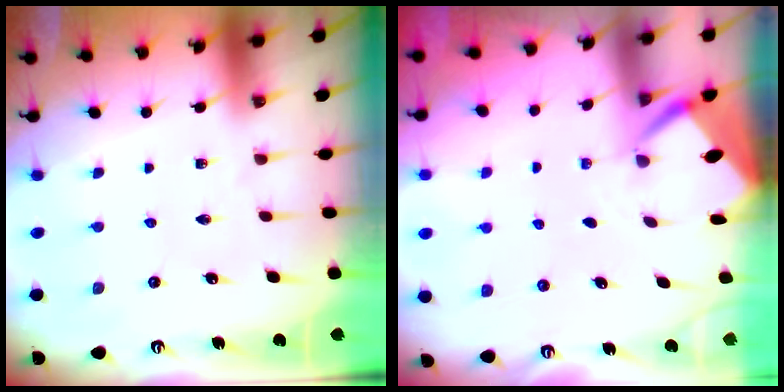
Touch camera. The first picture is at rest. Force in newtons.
{"total": 2.5, "press": 2.5, "slide": 0.3}